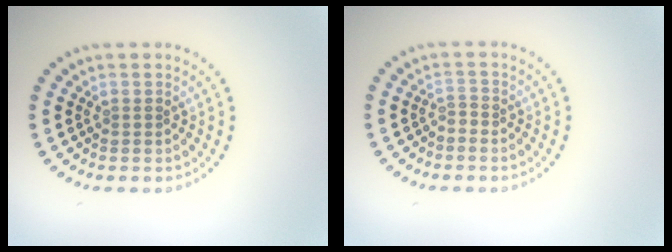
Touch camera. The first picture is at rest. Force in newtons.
{"total": 0.6, "press": 0.3, "slide": 0.5}